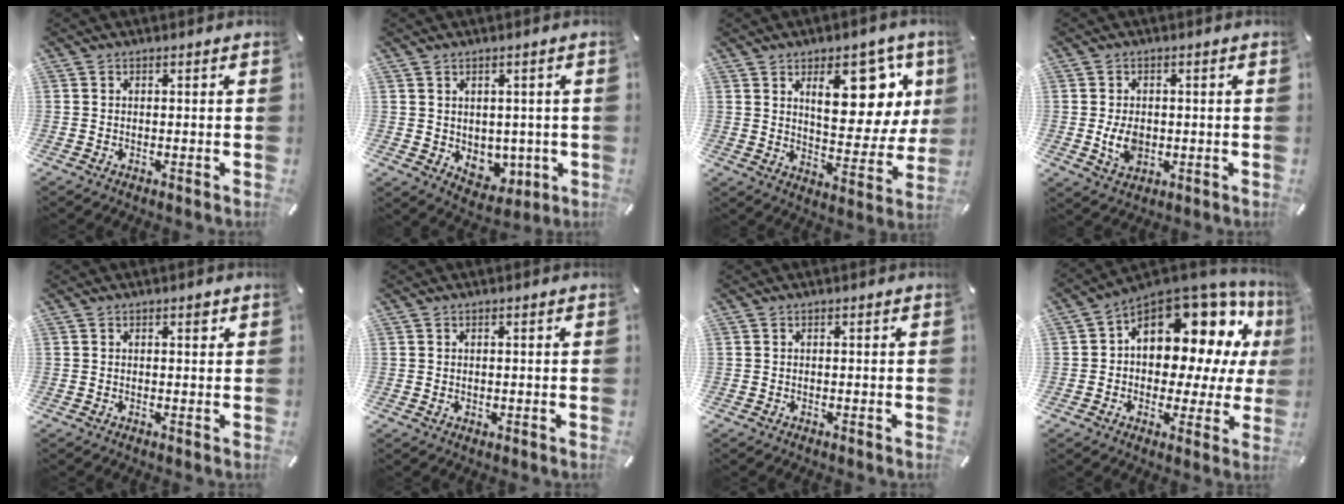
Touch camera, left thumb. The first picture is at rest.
{"total": 5.5, "force": [1.6, 5.1, 1.2], "torque": [0.005, -0.021, 0.033]}
{"total": 17.7, "force": [8.6, 9.3, 12.3], "torque": [-0.157, -0.046, 0.142]}
{"total": 5.7, "force": [-0.5, 4.1, 3.9], "torque": [-0.088, -0.006, -0.014]}
{"total": 1.3, "force": [0.7, 0.6, 0.9], "torque": [-0.012, 0.000, 0.009]}
{"total": 0.6, "force": [0.2, 0.5, 0.2], "torque": [0.003, -0.001, 0.002]}
{"total": 0.0}
{"total": 14.9, "force": [7.3, 9.3, 9.0], "torque": [-0.125, -0.069, 0.124]}